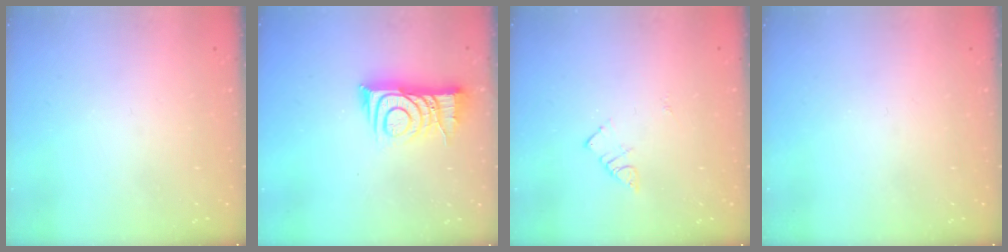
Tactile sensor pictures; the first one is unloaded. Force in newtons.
{"total": 10.3, "press": 10.3, "slide": 0.9}
{"total": 3.9, "press": 3.8, "slide": 0.4}
{"total": 0.0}